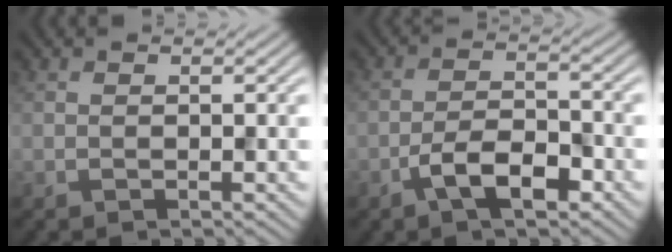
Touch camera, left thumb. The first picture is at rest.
{"total": 5.5, "force": [-3.1, 2.2, 4.0], "torque": [-0.072, 0.005, -0.062]}